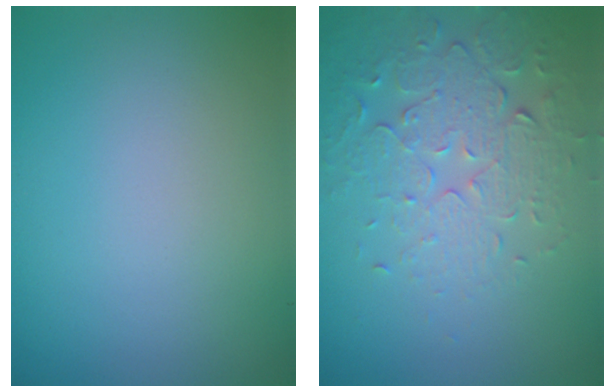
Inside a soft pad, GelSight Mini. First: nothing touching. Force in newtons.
{"total": 5.4, "press": 3.7, "slide": 3.9}